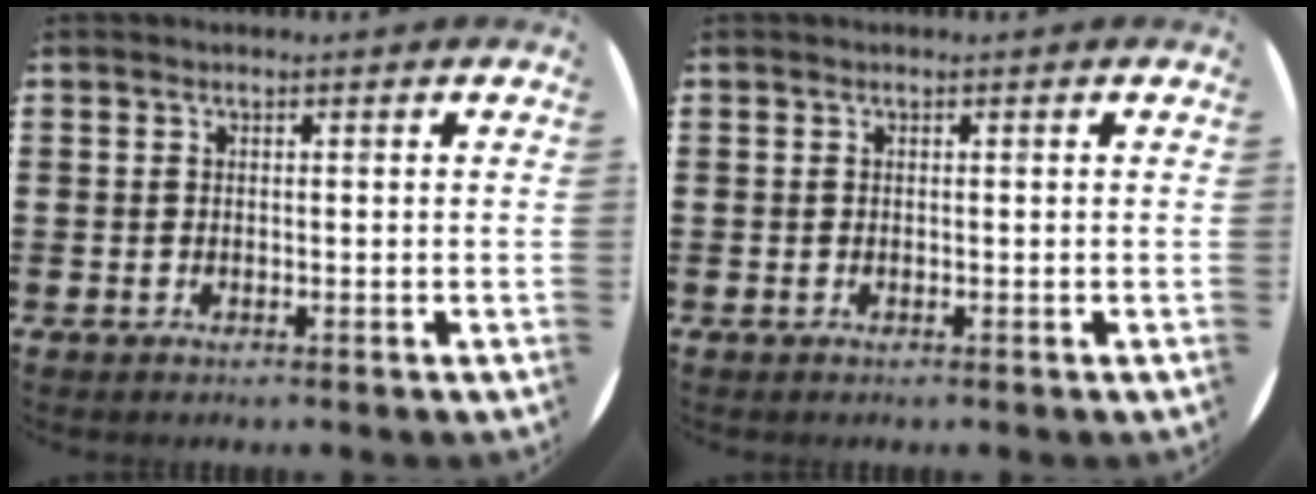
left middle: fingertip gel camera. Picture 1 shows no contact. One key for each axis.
{"total": 0.0}